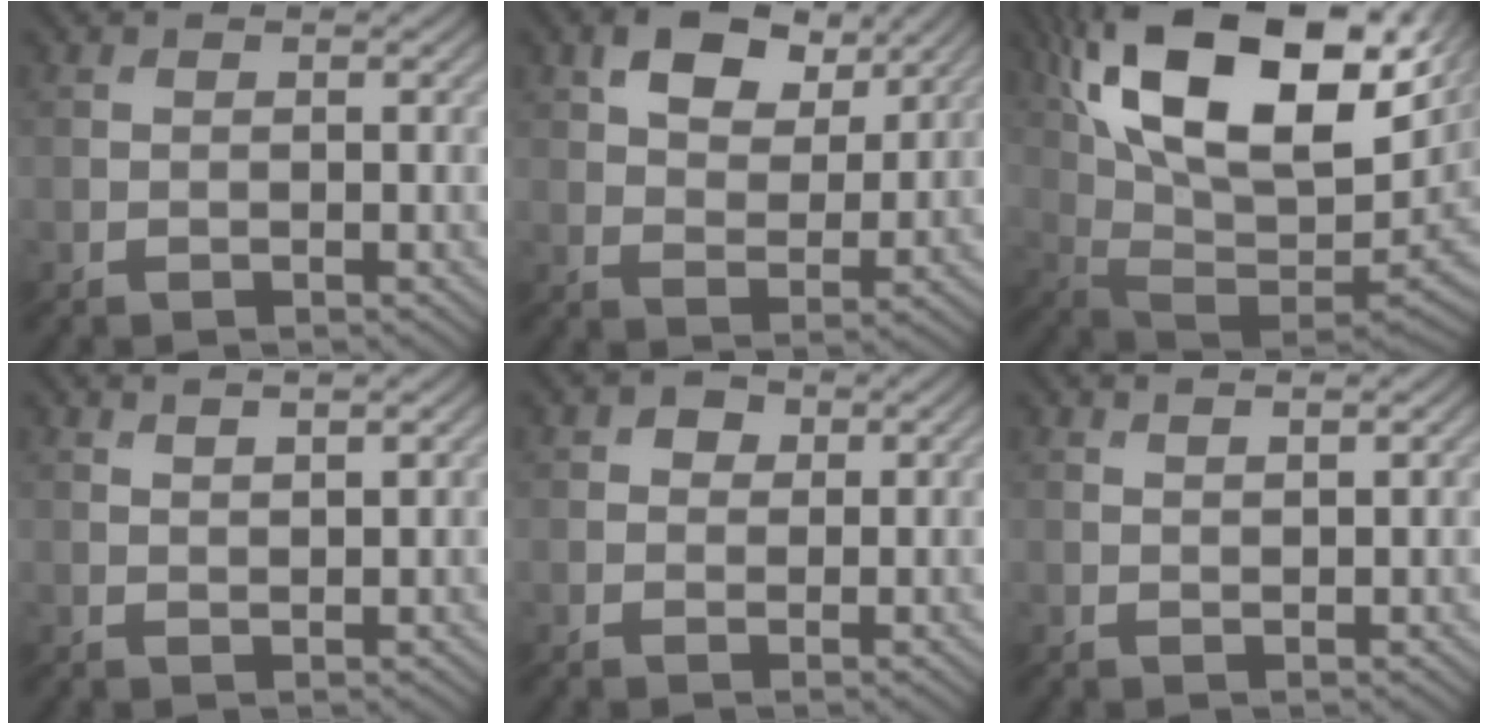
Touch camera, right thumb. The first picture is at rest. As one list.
[{"total": 8.0, "force": [4.5, 4.5, 4.9], "torque": [-0.092, -0.001, 0.078]}, {"total": 21.2, "force": [9.6, 10.2, 16.0], "torque": [-0.292, 0.031, 0.169]}, {"total": 1.7, "force": [1.4, 0.2, 1.0], "torque": [-0.015, -0.001, 0.022]}, {"total": 1.9, "force": [0.8, 1.5, 0.9], "torque": [-0.013, 0.002, 0.009]}, {"total": 1.4, "force": [1.1, 0.1, 0.8], "torque": [-0.013, -0.002, 0.018]}]